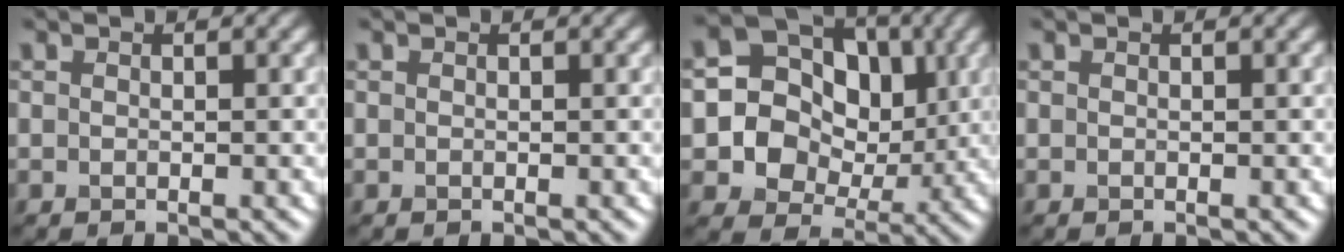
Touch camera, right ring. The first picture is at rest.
{"total": 0.0}
{"total": 9.8, "force": [0.5, 8.5, 4.9], "torque": [-0.090, 0.005, -0.006]}
{"total": 0.0}